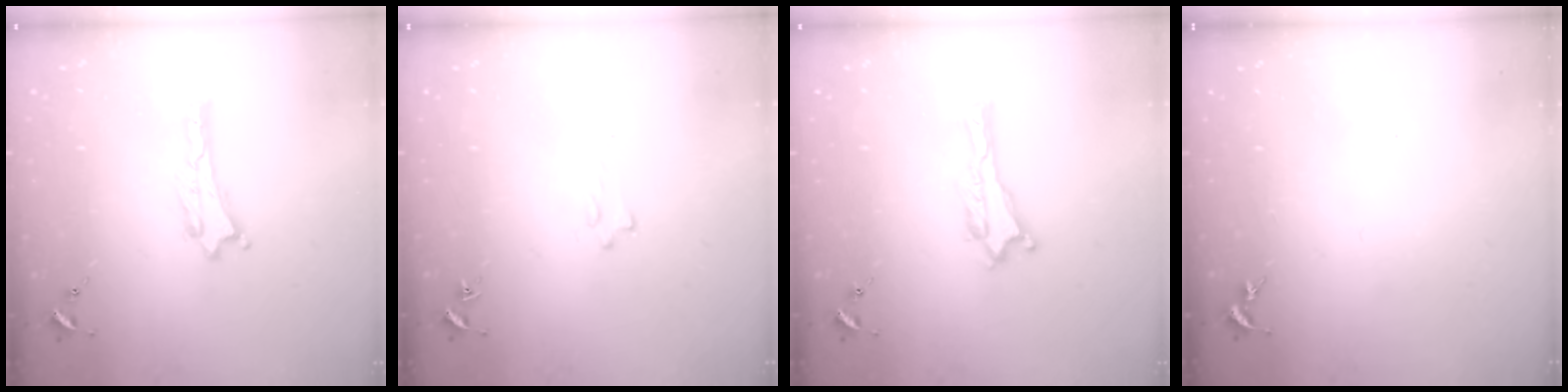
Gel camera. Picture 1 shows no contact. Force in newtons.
{"total": 0.8, "press": 0.7, "slide": 0.2}
{"total": 0.0}
{"total": 0.0}